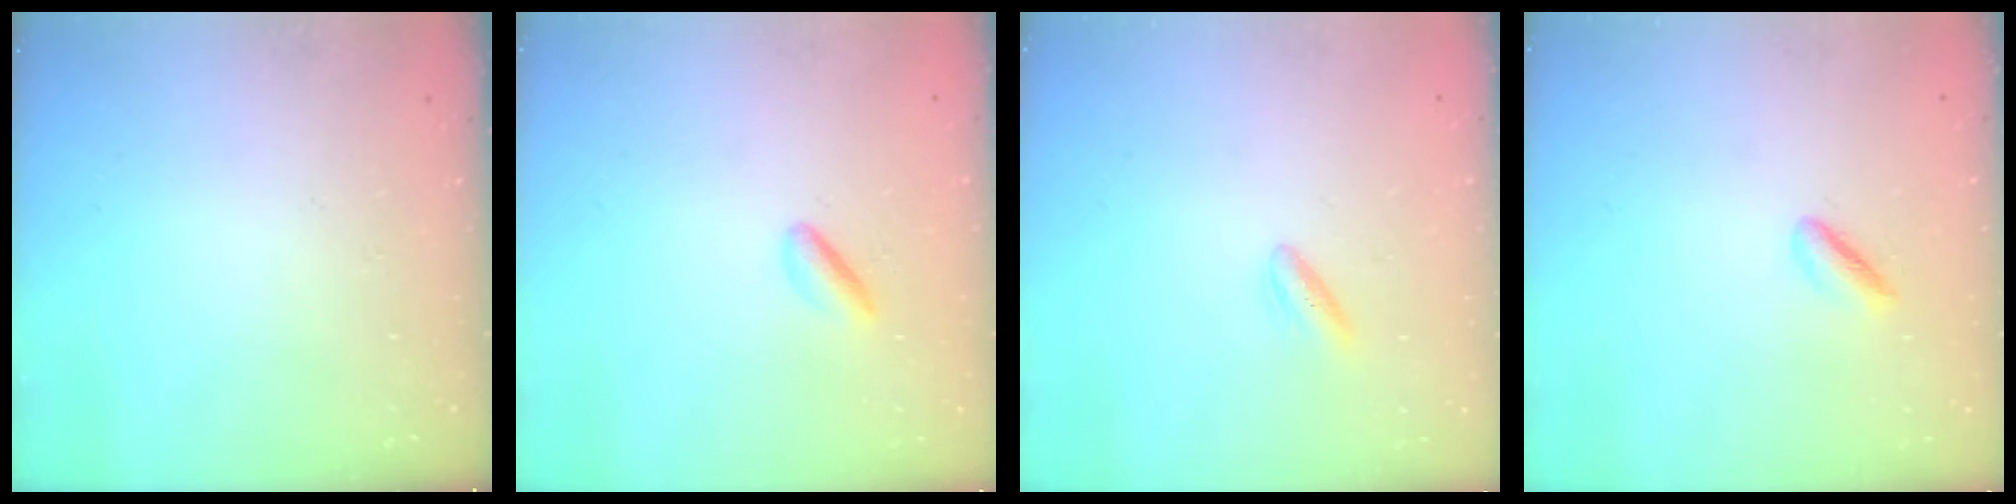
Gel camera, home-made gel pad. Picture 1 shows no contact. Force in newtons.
{"total": 2.9, "press": 2.6, "slide": 1.2}
{"total": 2.5, "press": 2.2, "slide": 1.2}
{"total": 2.1, "press": 1.9, "slide": 0.8}